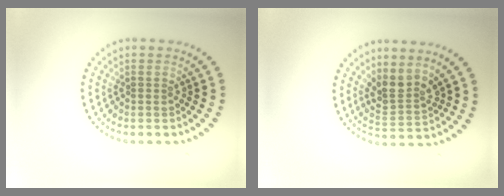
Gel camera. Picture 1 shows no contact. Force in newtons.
{"total": 2.8, "press": 2.0, "slide": 1.9}